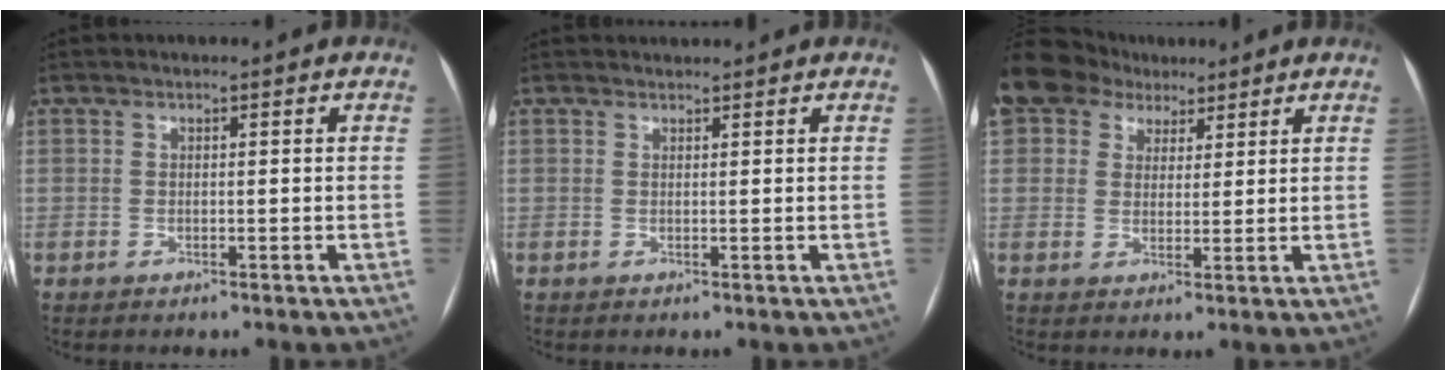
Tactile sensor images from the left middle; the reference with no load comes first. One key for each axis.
{"total": 1.9, "fx": 1.9, "fy": 0.1, "fz": 0.2, "tx": -0.006, "ty": 0.021, "tz": 0.032}
{"total": 16.1, "fx": 9.9, "fy": 11.2, "fz": 5.9, "tx": -0.173, "ty": 0.071, "tz": 0.183}